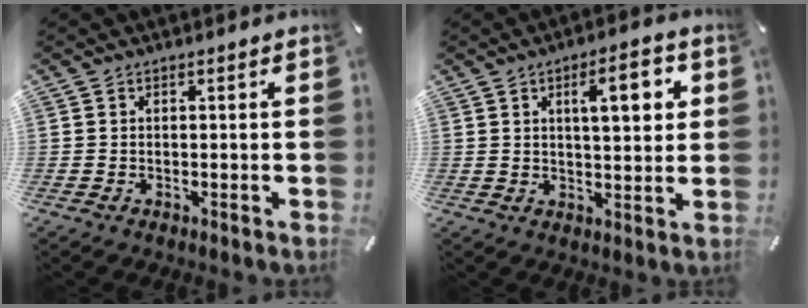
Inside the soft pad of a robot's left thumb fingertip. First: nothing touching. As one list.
[{"total": 9.6, "force": [3.4, 3.3, 8.4], "torque": [-0.120, -0.008, 0.045]}]